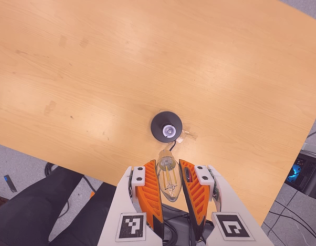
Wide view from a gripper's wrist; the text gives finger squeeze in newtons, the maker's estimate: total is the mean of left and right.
{"total": 12.9, "left": 14.3, "right": 11.5}